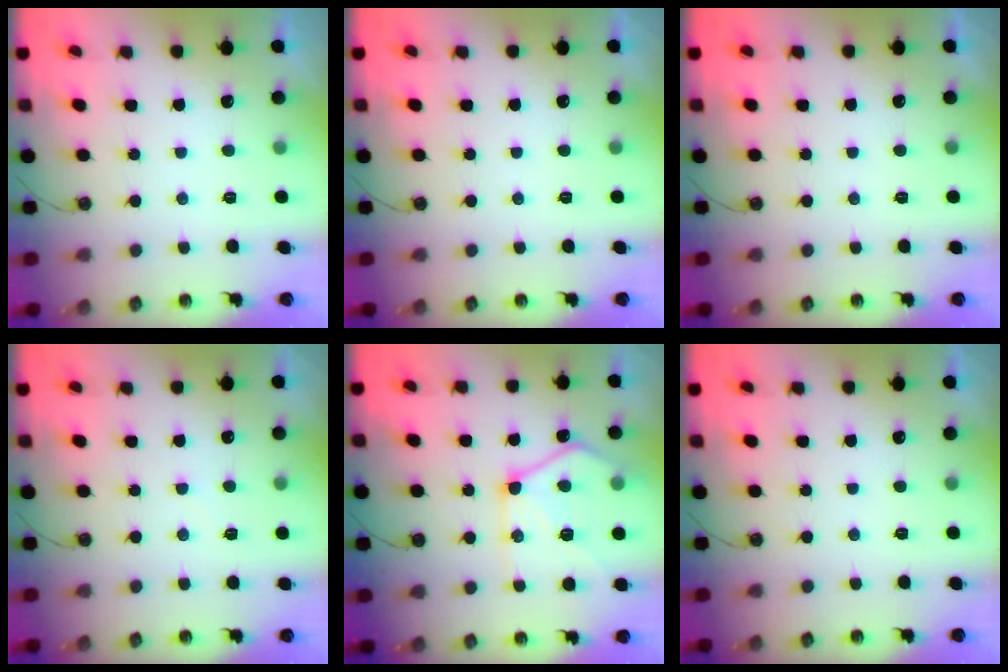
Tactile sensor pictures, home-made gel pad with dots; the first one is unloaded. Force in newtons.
{"total": 0.0}
{"total": 0.0}
{"total": 3.0, "press": 3.0, "slide": 0.4}
{"total": 17.1, "press": 17.1, "slide": 1.6}
{"total": 0.0}